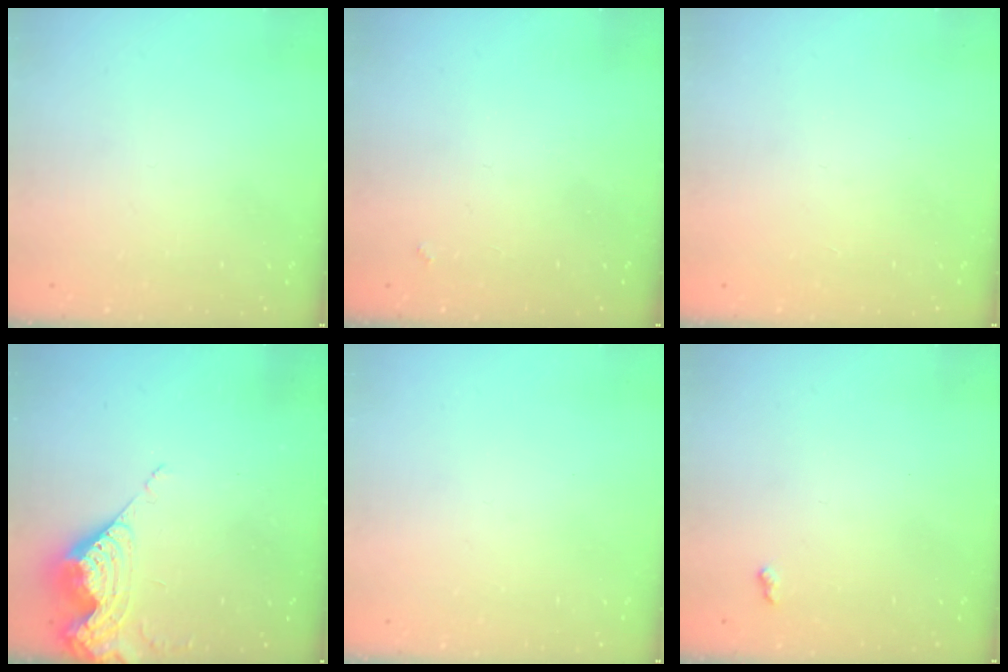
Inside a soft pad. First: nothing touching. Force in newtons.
{"total": 1.3, "press": 1.3, "slide": 0.4}
{"total": 1.5, "press": 1.2, "slide": 0.9}
{"total": 8.5, "press": 8.4, "slide": 0.9}
{"total": 0.0}
{"total": 3.9, "press": 3.9, "slide": 0.5}